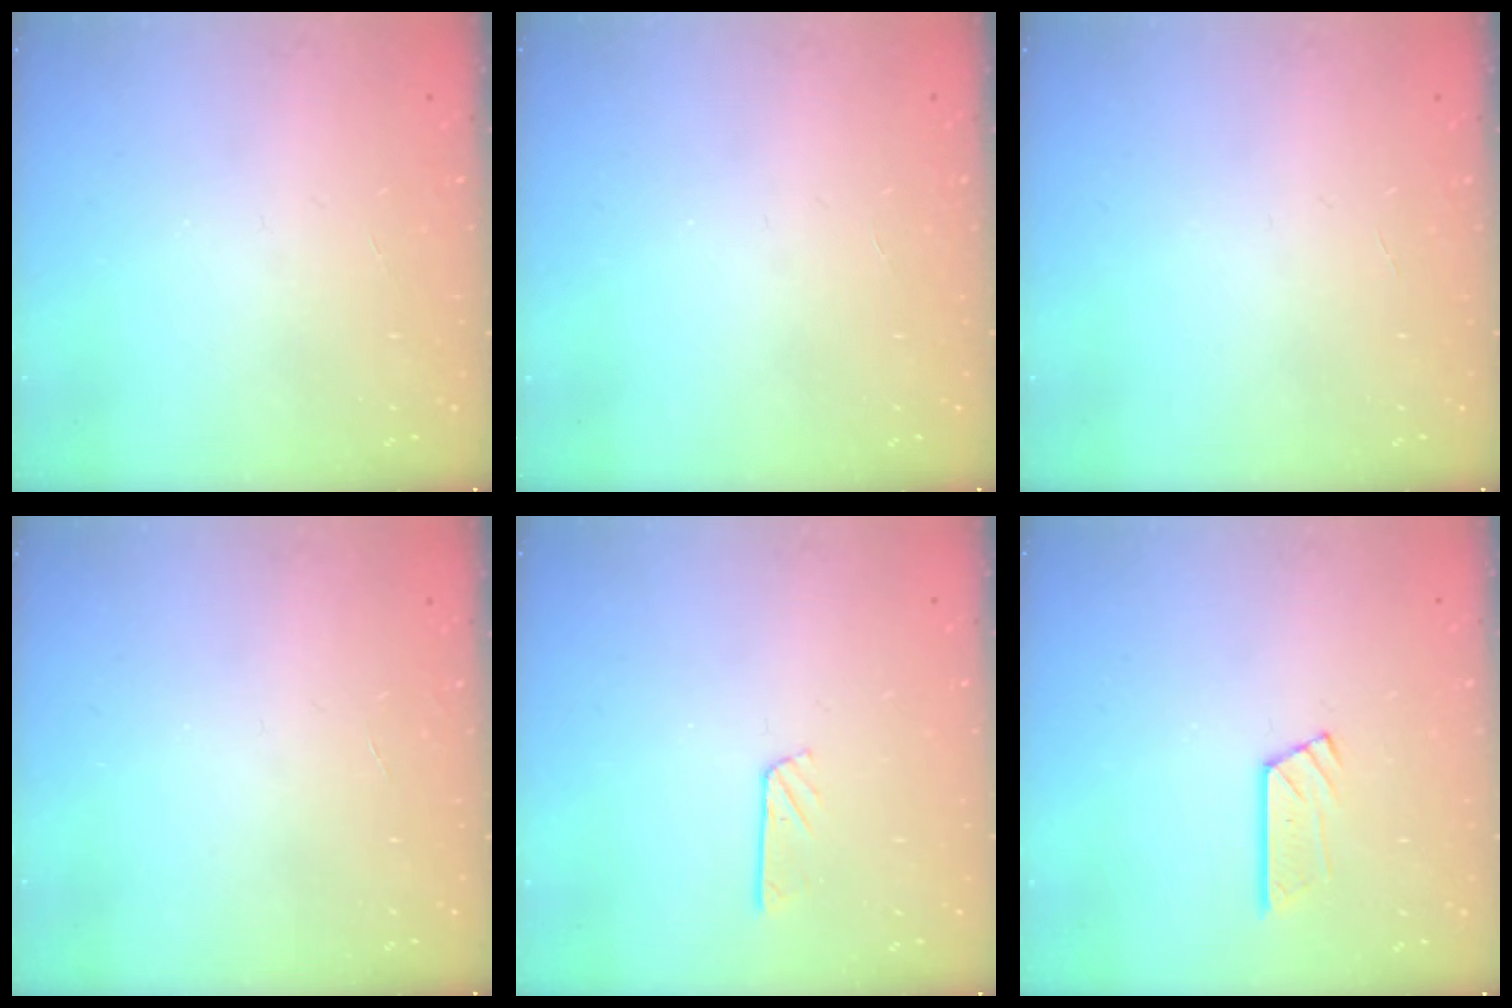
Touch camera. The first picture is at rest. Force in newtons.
{"total": 0.0}
{"total": 0.0}
{"total": 0.0}
{"total": 2.8, "press": 2.8, "slide": 0.2}
{"total": 6.0, "press": 6.0, "slide": 0.5}